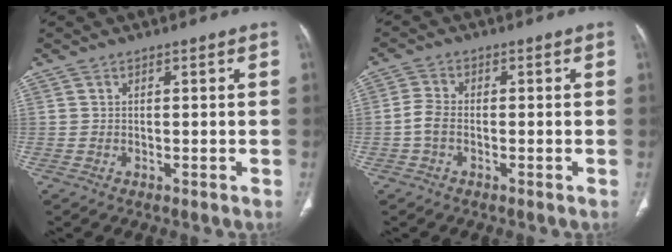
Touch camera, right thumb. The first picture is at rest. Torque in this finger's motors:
{"motor_torque": [0.53, 0.45, 0.31, -0.96, 0.12]}